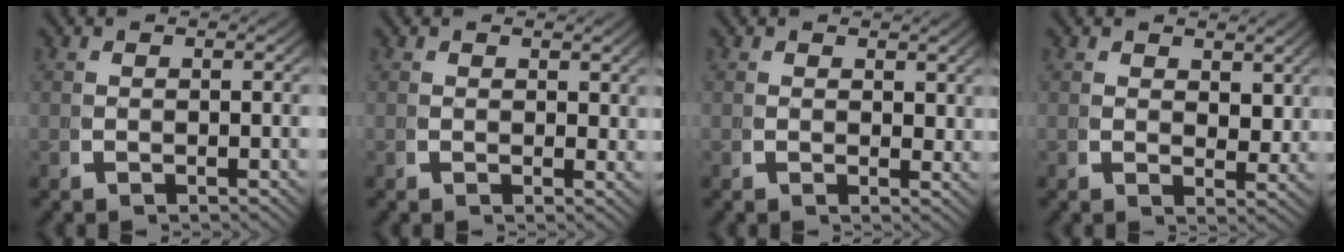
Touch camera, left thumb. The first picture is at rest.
{"total": 0.9, "force": [0.7, 0.4, 0.3], "torque": [-0.002, -0.008, 0.012]}
{"total": 1.2, "force": [1.0, 0.6, 0.4], "torque": [-0.003, -0.009, 0.017]}
{"total": 2.1, "force": [1.7, 0.8, 0.8], "torque": [-0.002, -0.012, 0.032]}